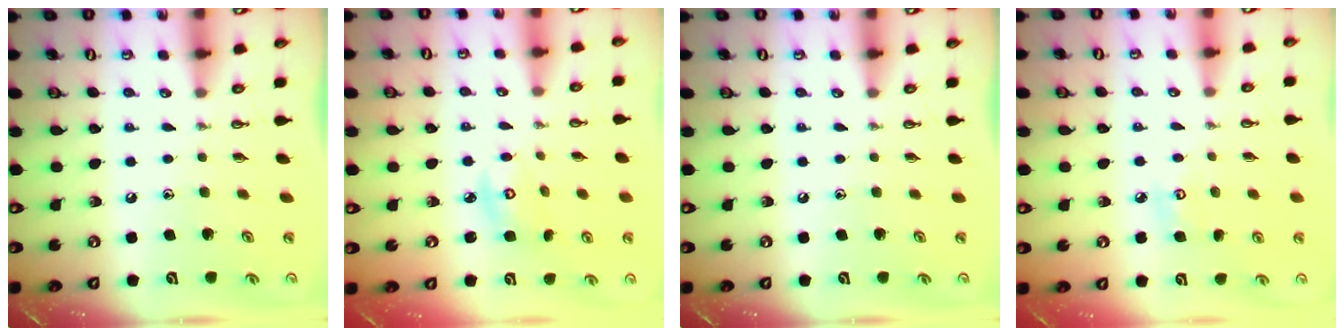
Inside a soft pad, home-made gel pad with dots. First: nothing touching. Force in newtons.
{"total": 4.1, "press": 4.1, "slide": 0.3}
{"total": 0.0}
{"total": 4.9, "press": 4.9, "slide": 0.4}